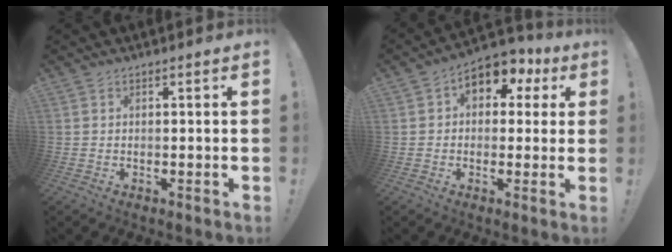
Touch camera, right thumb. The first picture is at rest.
{"total": 8.3, "force": [3.3, 6.0, 4.6], "torque": [-0.069, -0.015, 0.065]}